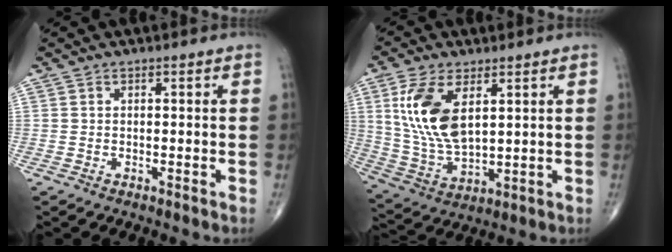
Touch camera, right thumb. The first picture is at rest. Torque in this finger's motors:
{"motor_torque": [-0.82, 1.25, 1.13, 0.63, 0.15]}